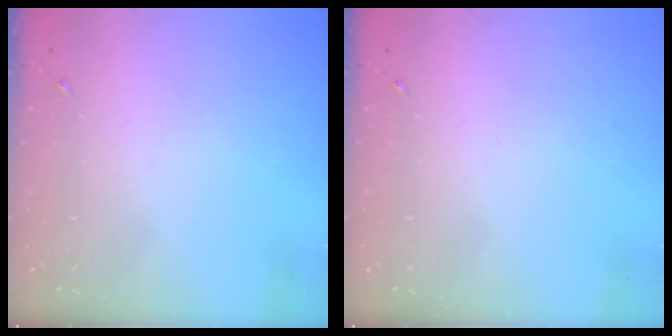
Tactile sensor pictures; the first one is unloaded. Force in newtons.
{"total": 0.0}